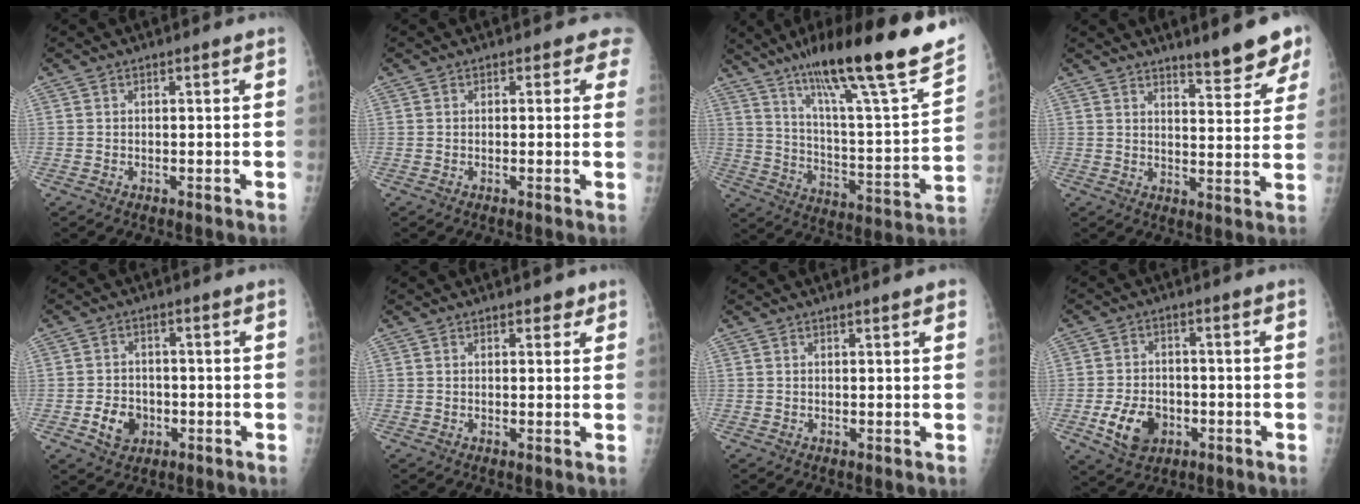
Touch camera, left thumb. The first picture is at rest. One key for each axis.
{"total": 2.3, "fx": 1.5, "fy": 1.5, "fz": 0.9, "tx": 0.016, "ty": -0.005, "tz": 0.000}
{"total": 27.4, "fx": 18.9, "fy": 3.0, "fz": 19.6, "tx": -0.288, "ty": -0.068, "tz": 0.297}
{"total": 8.3, "fx": 6.5, "fy": 1.6, "fz": 4.9, "tx": -0.044, "ty": -0.047, "tz": 0.089}
{"total": 5.6, "fx": -1.9, "fy": 4.5, "fz": 2.8, "tx": -0.031, "ty": 0.011, "tz": -0.028}
{"total": 1.9, "fx": 1.3, "fy": 1.1, "fz": 0.9, "tx": 0.004, "ty": -0.004, "tz": 0.012}
{"total": 1.7, "fx": 1.2, "fy": 0.2, "fz": 1.1, "tx": -0.011, "ty": 0.001, "tz": 0.012}
{"total": 8.4, "fx": -3.0, "fy": 6.0, "fz": 5.1, "tx": -0.076, "ty": 0.010, "tz": -0.046}